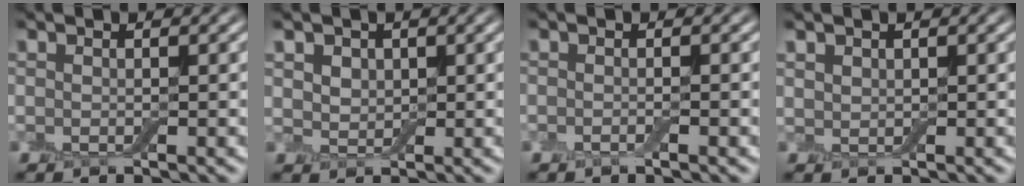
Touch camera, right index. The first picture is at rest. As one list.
[{"total": 3.4, "force": [1.6, 2.4, 1.6], "torque": [-0.040, 0.009, 0.023]}, {"total": 0.6, "force": [-0.4, 0.1, 0.5], "torque": [-0.007, -0.002, -0.007]}, {"total": 1.0, "force": [0.7, 0.8, 0.2], "torque": [-0.004, 0.000, 0.016]}]